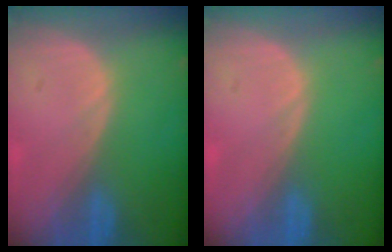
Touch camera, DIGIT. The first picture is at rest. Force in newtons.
{"total": 0.0}